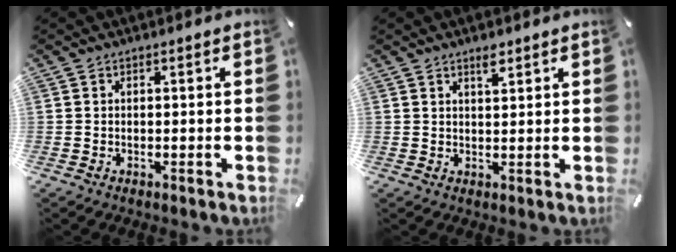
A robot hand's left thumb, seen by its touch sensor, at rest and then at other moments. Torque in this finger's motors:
{"motor_torque": [-0.08, -0.11, 0.11, 0.05, 0.04]}